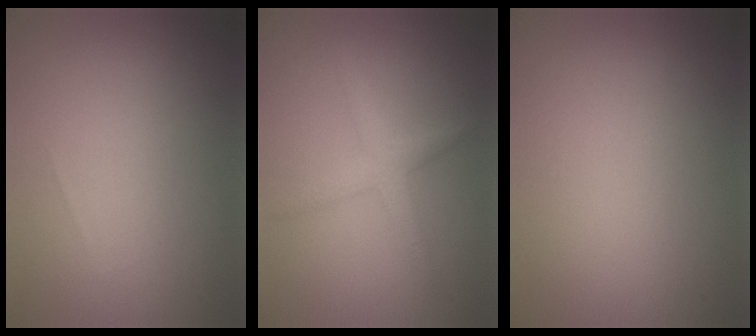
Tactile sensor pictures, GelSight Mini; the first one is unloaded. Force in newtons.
{"total": 2.2, "press": 2.2, "slide": 0.1}
{"total": 0.0}